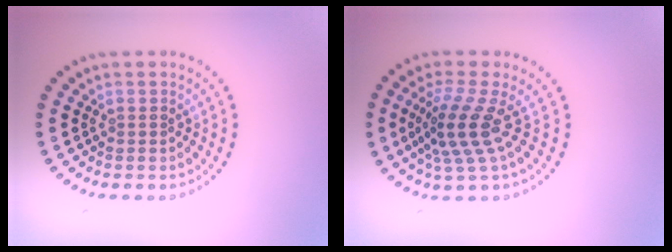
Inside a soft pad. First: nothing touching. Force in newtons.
{"total": 3.9, "press": 2.7, "slide": 2.8}